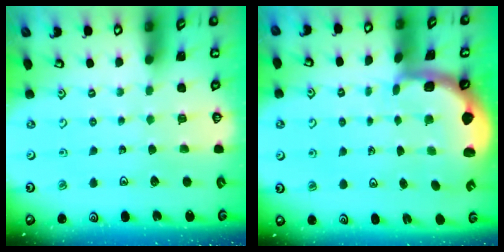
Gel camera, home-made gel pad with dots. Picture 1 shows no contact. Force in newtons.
{"total": 2.4, "press": 2.1, "slide": 1.2}